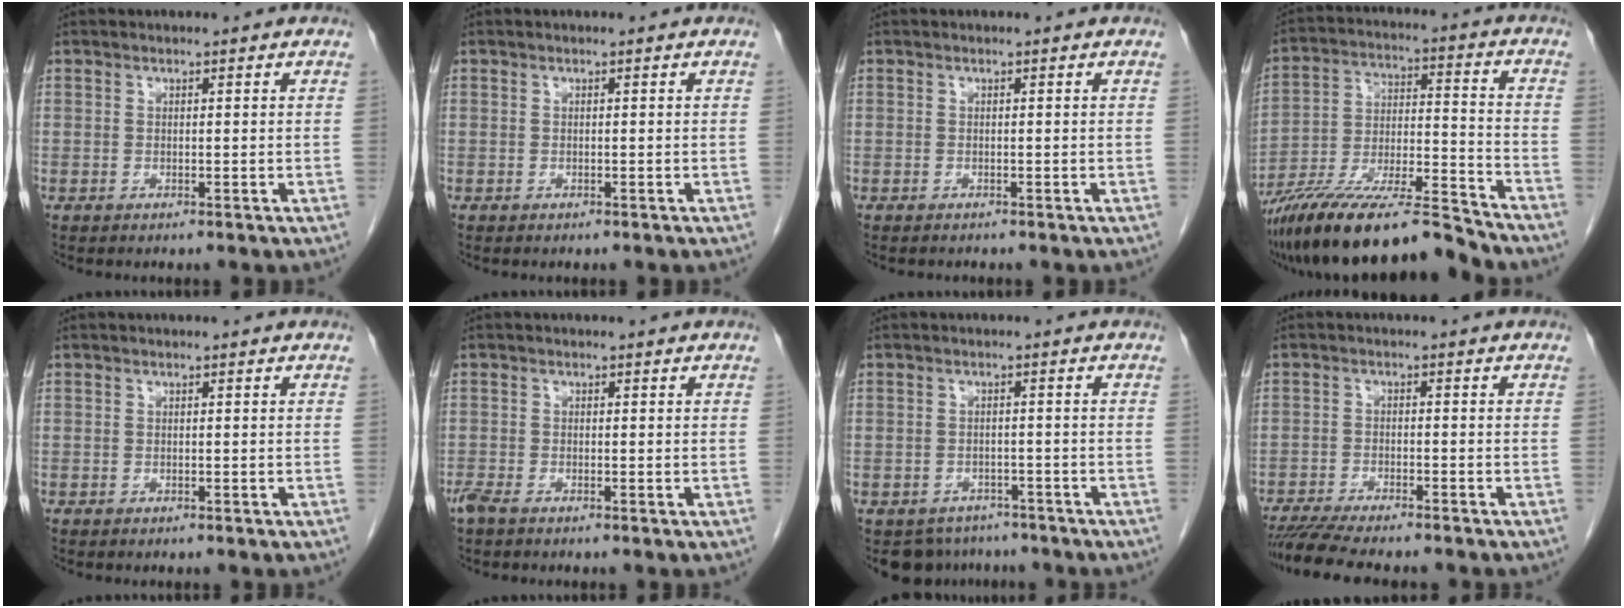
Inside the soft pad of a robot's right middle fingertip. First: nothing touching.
{"total": 0.0}
{"total": 0.5, "force": [-0.5, 0.0, 0.0], "torque": [-0.012, -0.004, -0.009]}
{"total": 19.2, "force": [-16.6, 1.4, 9.6], "torque": [-0.182, -0.007, -0.297]}
{"total": 0.0}
{"total": 1.9, "force": [-1.5, 0.5, 1.1], "torque": [-0.031, -0.006, -0.029]}
{"total": 5.9, "force": [-4.9, 3.3, 0.2], "torque": [0.004, 0.005, -0.064]}
{"total": 10.0, "force": [-8.8, 1.1, 4.7], "torque": [-0.071, -0.017, -0.134]}